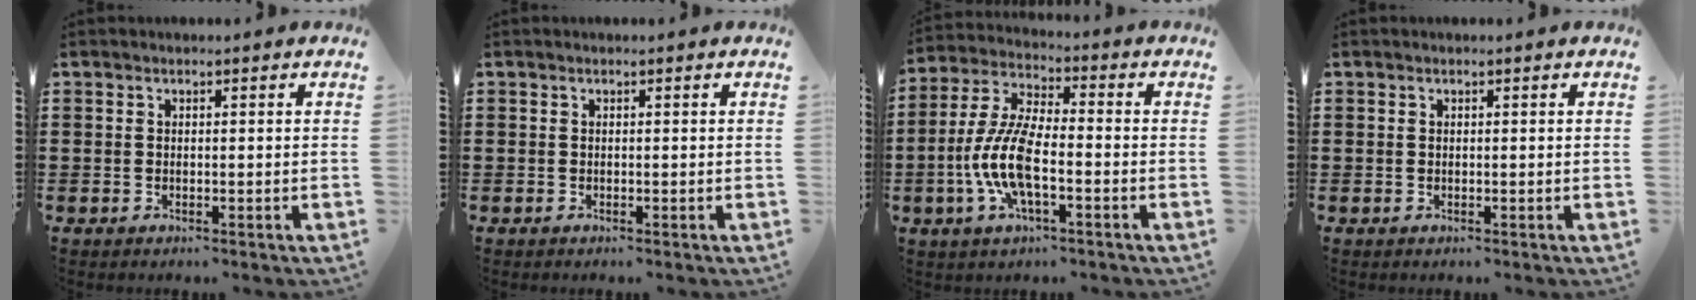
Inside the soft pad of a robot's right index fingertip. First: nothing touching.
{"total": 0.0}
{"total": 9.3, "force": [-2.7, 3.3, 8.3], "torque": [-0.203, -0.013, -0.059]}
{"total": 0.0}